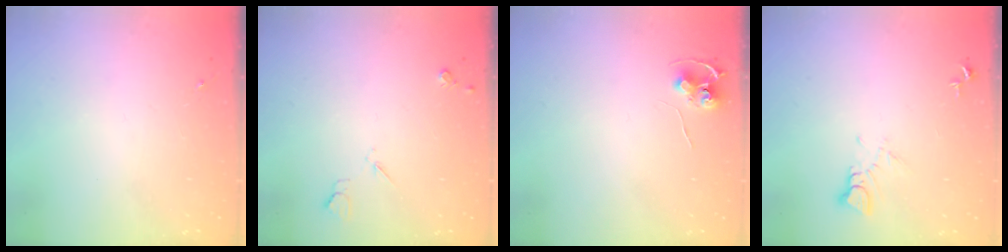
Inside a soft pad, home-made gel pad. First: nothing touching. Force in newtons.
{"total": 4.1, "press": 4.0, "slide": 0.7}
{"total": 6.9, "press": 6.9, "slide": 0.5}
{"total": 3.5, "press": 3.4, "slide": 0.3}